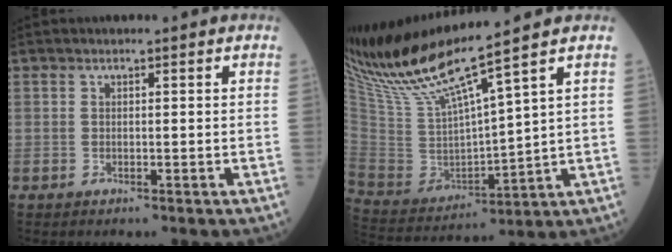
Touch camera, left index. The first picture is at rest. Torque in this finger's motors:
{"motor_torque": [0.51, -1.45, 0.17, 0.16]}